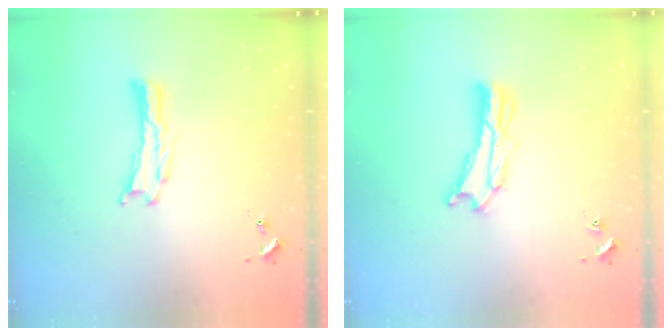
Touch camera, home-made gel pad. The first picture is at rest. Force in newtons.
{"total": 4.0, "press": 4.0, "slide": 0.4}